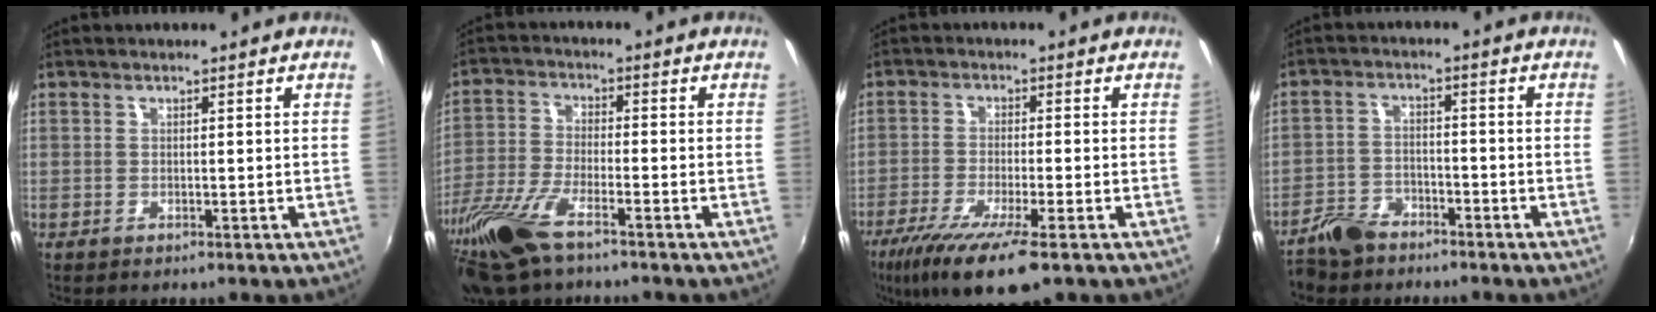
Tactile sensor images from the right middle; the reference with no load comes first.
{"total": 13.6, "force": [-9.3, 3.8, 9.2], "torque": [-0.210, -0.035, -0.189]}
{"total": 11.7, "force": [-7.5, 1.4, 9.0], "torque": [-0.188, -0.046, -0.132]}
{"total": 6.3, "force": [-5.0, 3.3, 1.9], "torque": [-0.056, 0.009, -0.089]}